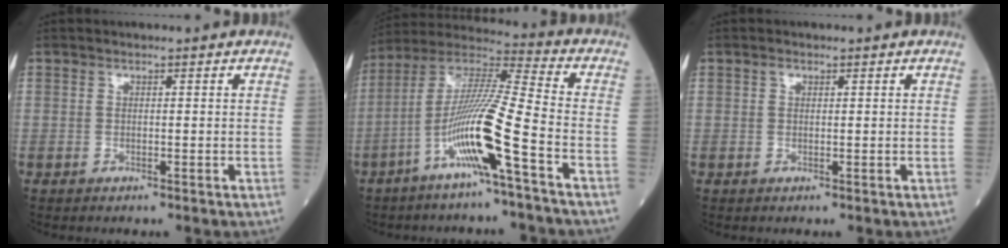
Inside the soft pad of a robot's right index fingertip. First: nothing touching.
{"total": 13.7, "force": [-5.6, -0.9, 12.5], "torque": [-0.247, 0.002, -0.113]}
{"total": 0.6, "force": [0.3, 0.4, 0.2], "torque": [-0.003, 0.002, 0.004]}